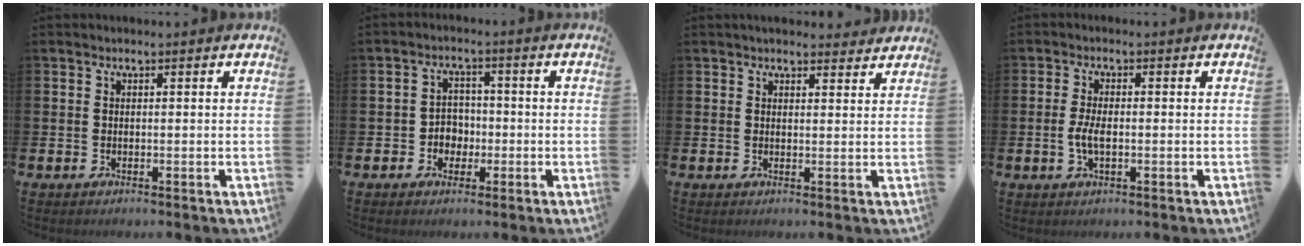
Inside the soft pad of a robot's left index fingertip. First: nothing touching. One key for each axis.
{"total": 3.3, "fx": -1.0, "fy": 3.0, "fz": 1.1, "tx": -0.020, "ty": 0.002, "tz": -0.027}
{"total": 2.6, "fx": 2.5, "fy": 0.7, "fz": 0.1, "tx": 0.008, "ty": -0.015, "tz": 0.043}
{"total": 3.0, "fx": -0.5, "fy": 1.3, "fz": 2.7, "tx": -0.056, "ty": 0.000, "tz": -0.012}